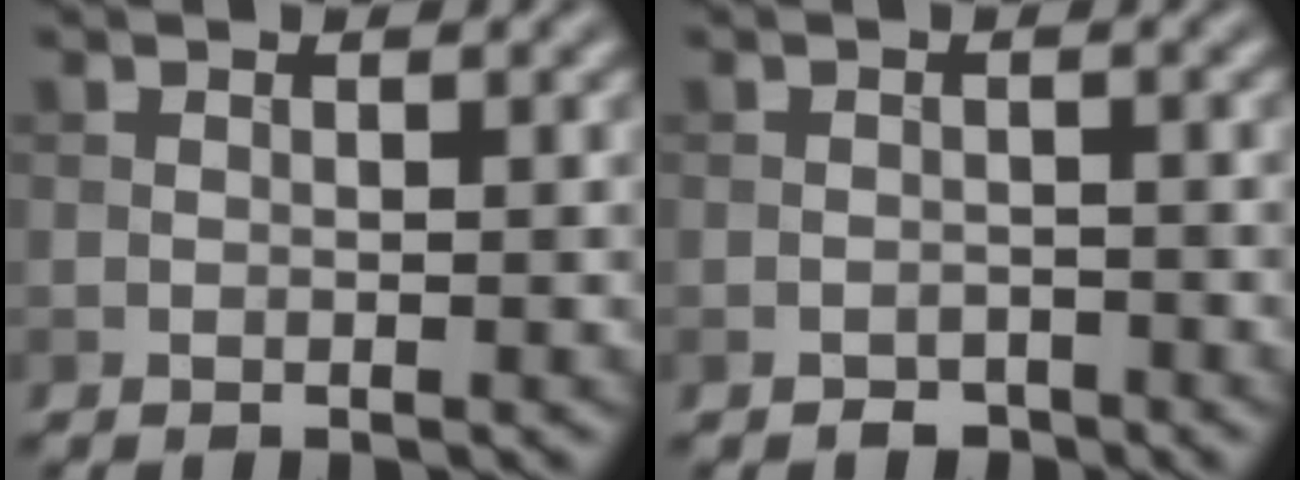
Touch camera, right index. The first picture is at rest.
{"total": 1.4, "force": [-1.2, 0.7, 0.2], "torque": [0.001, 0.002, -0.020]}